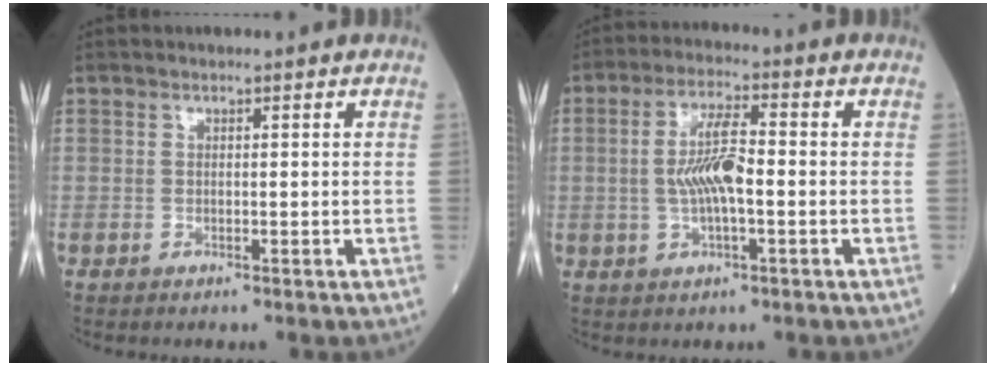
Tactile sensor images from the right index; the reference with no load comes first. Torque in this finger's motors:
{"motor_torque": [0.25, -0.08, 0.17, 0.10]}